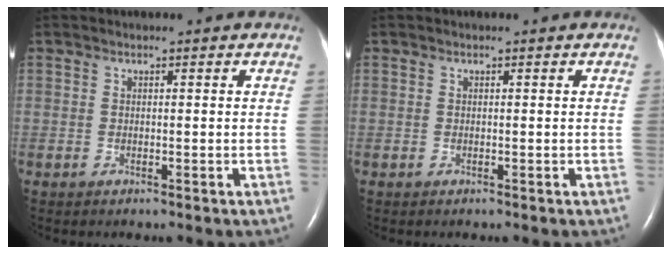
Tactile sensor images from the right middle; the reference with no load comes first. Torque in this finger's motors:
{"motor_torque": [-0.12, 0.23, 0.07, 0.00]}